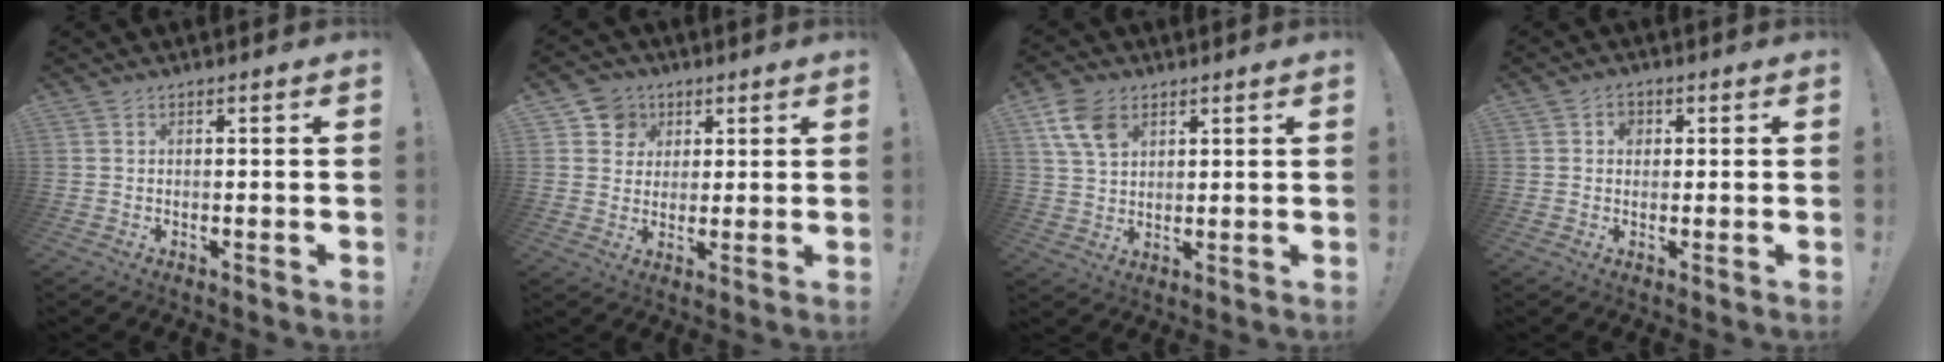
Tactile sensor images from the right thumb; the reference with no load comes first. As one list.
[{"total": 7.7, "force": [2.8, 7.0, 1.5], "torque": [-0.020, -0.014, 0.058]}, {"total": 10.6, "force": [5.0, 7.3, 5.8], "torque": [-0.099, -0.013, 0.097]}, {"total": 3.1, "force": [0.4, 2.7, 1.5], "torque": [-0.017, 0.004, 0.006]}]